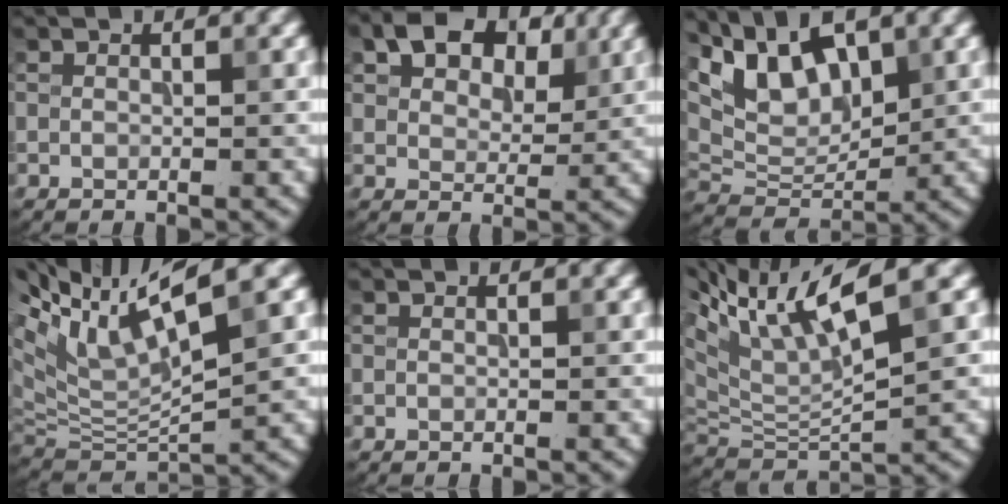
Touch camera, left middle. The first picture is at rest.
{"total": 8.0, "force": [4.3, 4.7, 4.8], "torque": [-0.080, 0.013, 0.057]}
{"total": 8.3, "force": [4.5, 4.1, 5.6], "torque": [-0.101, 0.003, 0.080]}
{"total": 10.5, "force": [4.9, 3.2, 8.8], "torque": [-0.187, 0.013, 0.091]}
{"total": 0.0}
{"total": 9.3, "force": [4.4, 2.6, 7.8], "torque": [-0.156, 0.016, 0.080]}